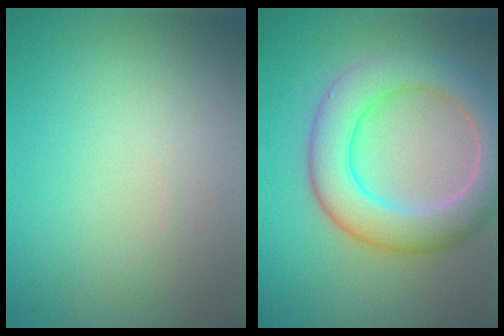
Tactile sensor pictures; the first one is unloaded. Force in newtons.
{"total": 7.1, "press": 7.1, "slide": 0.3}